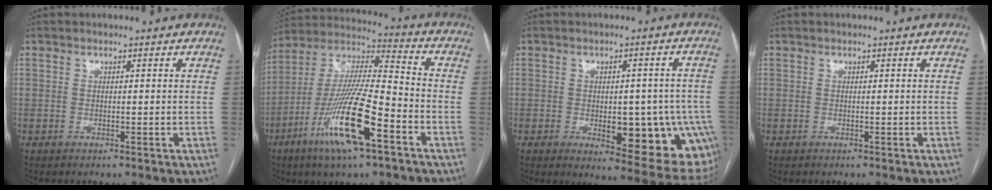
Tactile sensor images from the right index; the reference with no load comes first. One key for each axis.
{"total": 18.4, "fx": -8.4, "fy": 2.5, "fz": 16.2, "tx": -0.335, "ty": -0.022, "tz": -0.154}
{"total": 15.6, "fx": -5.0, "fy": 6.3, "fz": 13.3, "tx": -0.090, "ty": 0.019, "tz": -0.045}
{"total": 0.0}